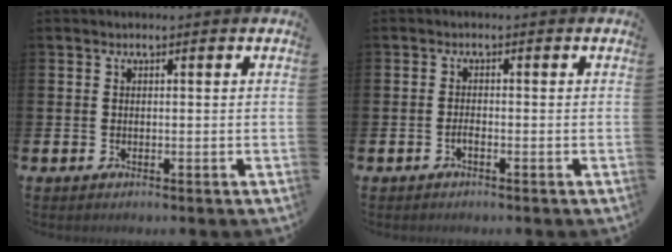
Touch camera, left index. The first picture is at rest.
{"total": 0.8, "force": [-0.6, 0.1, 0.6], "torque": [-0.019, -0.002, -0.009]}